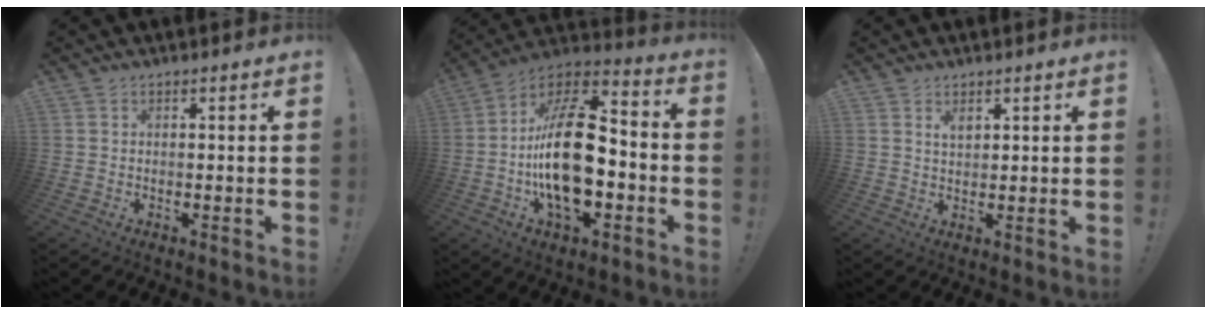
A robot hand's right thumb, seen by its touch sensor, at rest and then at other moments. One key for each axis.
{"total": 24.5, "fx": -3.4, "fy": 12.9, "fz": 20.5, "tx": -0.374, "ty": 0.023, "tz": -0.055}
{"total": 2.4, "fx": 1.7, "fy": 1.1, "fz": 1.3, "tx": -0.013, "ty": -0.011, "tz": 0.029}